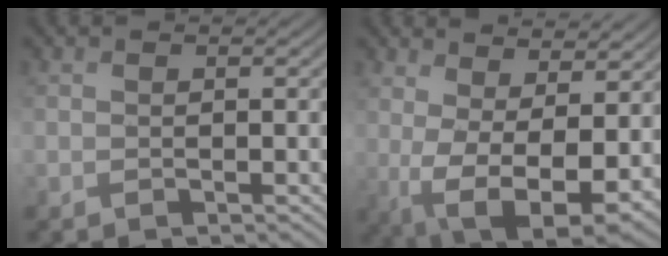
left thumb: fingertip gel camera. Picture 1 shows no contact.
{"total": 10.7, "force": [1.5, 5.1, 9.2], "torque": [-0.183, -0.018, 0.044]}